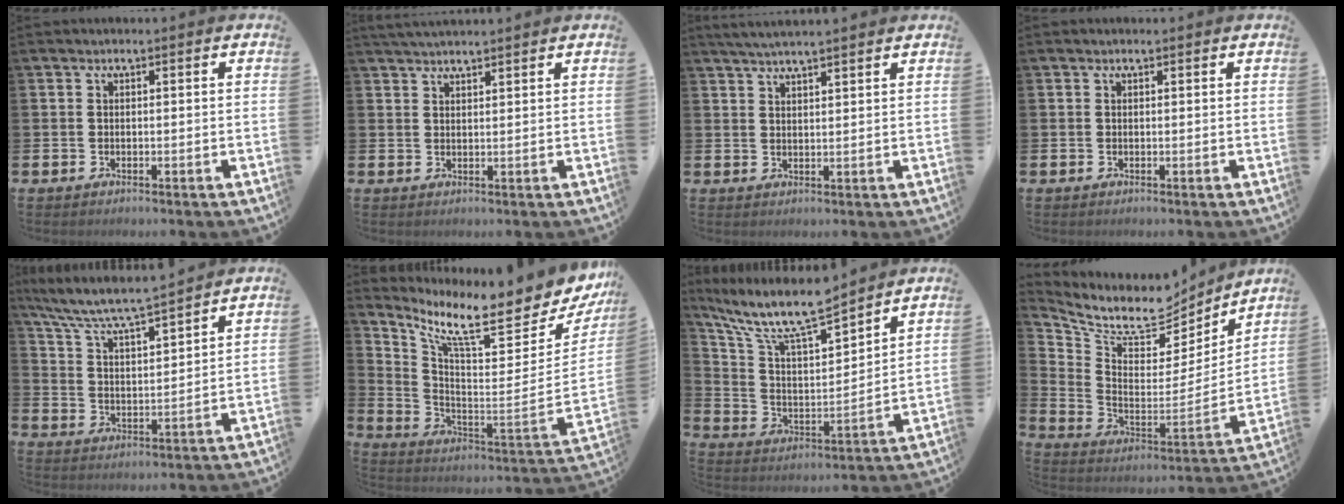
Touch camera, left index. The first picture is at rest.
{"total": 2.8, "force": [2.7, 0.1, 0.5], "torque": [-0.012, -0.008, 0.050]}
{"total": 3.5, "force": [3.4, 0.0, 1.1], "torque": [-0.026, -0.006, 0.061]}
{"total": 0.0}
{"total": 7.0, "force": [6.6, 0.2, 2.3], "torque": [-0.076, -0.048, 0.110]}
{"total": 10.3, "force": [8.4, 2.1, 5.6], "torque": [-0.121, -0.081, 0.131]}
{"total": 10.9, "force": [9.5, 2.1, 4.9], "torque": [-0.131, -0.060, 0.164]}
{"total": 9.4, "force": [8.2, 3.3, 3.2], "torque": [-0.093, -0.063, 0.138]}